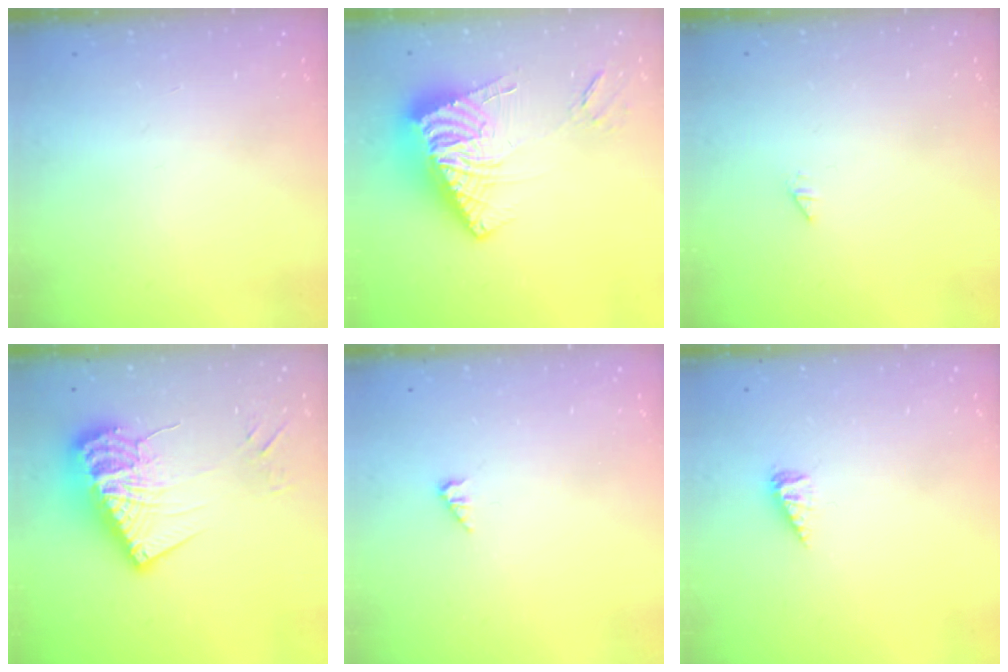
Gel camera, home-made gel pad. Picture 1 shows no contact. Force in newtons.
{"total": 16.3, "press": 16.2, "slide": 1.8}
{"total": 0.0}
{"total": 17.4, "press": 17.3, "slide": 1.3}
{"total": 1.0, "press": 0.9, "slide": 0.2}
{"total": 2.5, "press": 2.5, "slide": 0.3}